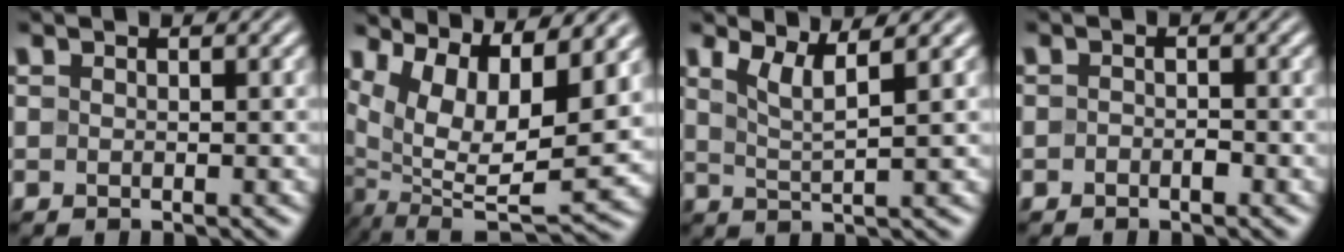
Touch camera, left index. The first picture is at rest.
{"total": 12.1, "force": [4.8, 4.6, 10.2], "torque": [-0.199, -0.002, 0.105]}
{"total": 3.1, "force": [1.8, 0.6, 2.4], "torque": [-0.043, -0.002, 0.036]}
{"total": 1.0, "force": [-0.5, 0.6, 0.6], "torque": [-0.012, 0.001, -0.009]}